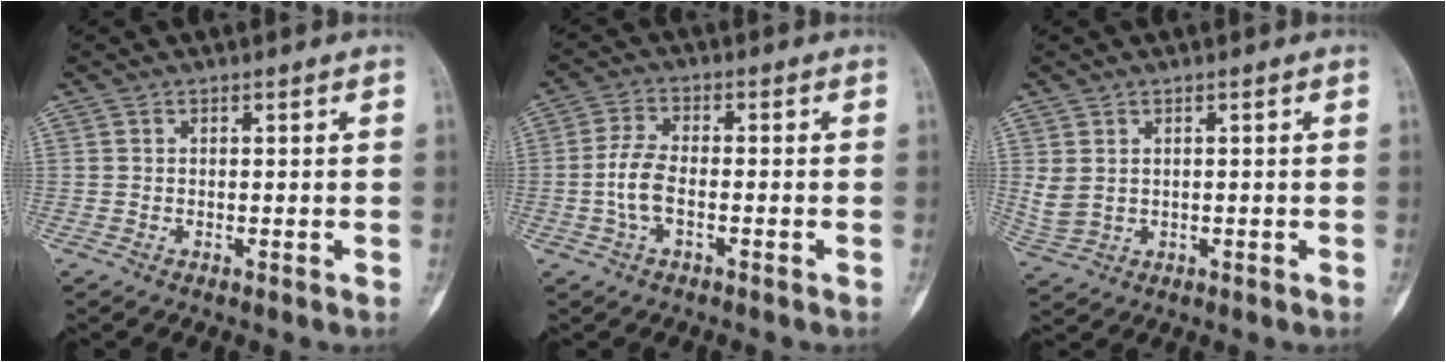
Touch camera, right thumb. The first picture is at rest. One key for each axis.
{"total": 5.8, "fx": -1.4, "fy": 2.5, "fz": 5.0, "tx": -0.115, "ty": 0.018, "tz": -0.030}
{"total": 3.6, "fx": 0.7, "fy": 2.6, "fz": 2.4, "tx": -0.057, "ty": 0.000, "tz": 0.025}